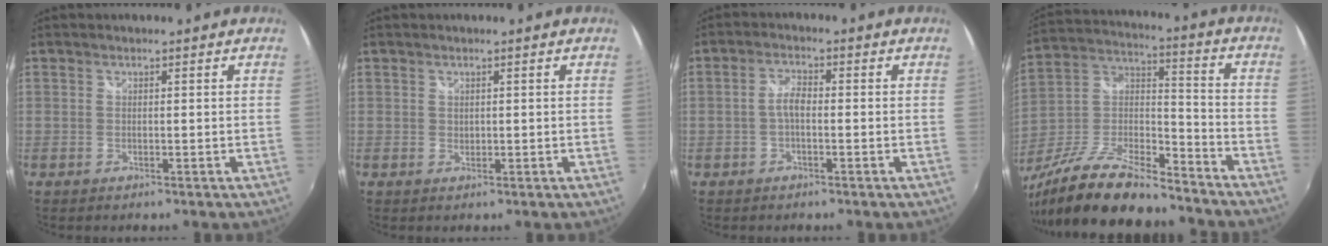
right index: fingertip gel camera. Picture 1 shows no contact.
{"total": 0.6, "force": [0.3, 0.5, 0.1], "torque": [0.000, 0.002, 0.005]}
{"total": 2.8, "force": [-0.8, 1.2, 2.5], "torque": [-0.054, 0.010, -0.016]}
{"total": 21.6, "force": [-16.5, 6.1, 12.5], "torque": [-0.257, -0.012, -0.285]}